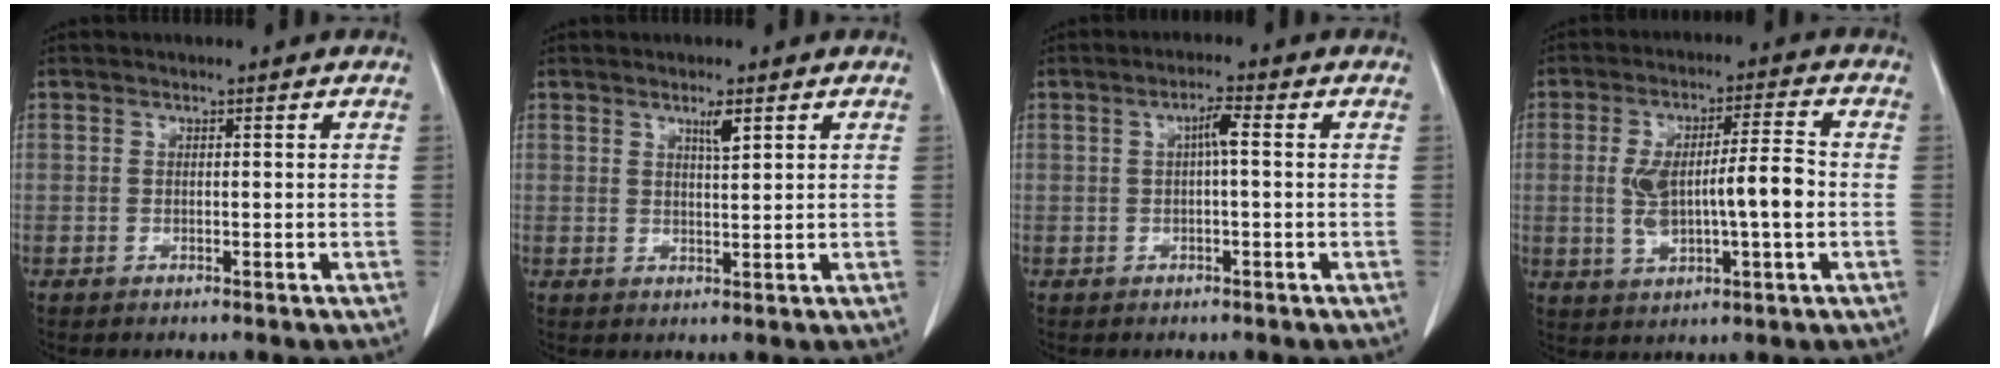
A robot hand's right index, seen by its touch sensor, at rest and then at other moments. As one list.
[{"total": 2.4, "force": [1.4, 0.2, 1.9], "torque": [-0.036, -0.003, 0.026]}, {"total": 2.6, "force": [0.3, 0.3, 2.5], "torque": [-0.045, 0.004, 0.006]}, {"total": 10.4, "force": [-0.7, 2.0, 10.1], "torque": [-0.191, 0.015, -0.007]}]